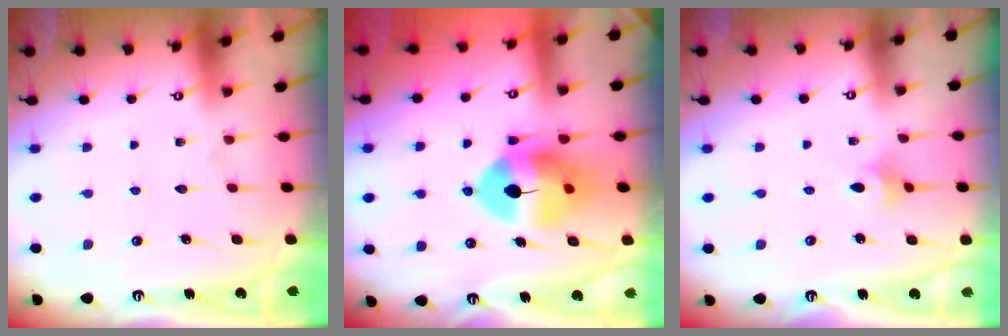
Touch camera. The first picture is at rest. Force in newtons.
{"total": 12.3, "press": 12.1, "slide": 2.2}
{"total": 3.4, "press": 3.4, "slide": 0.7}